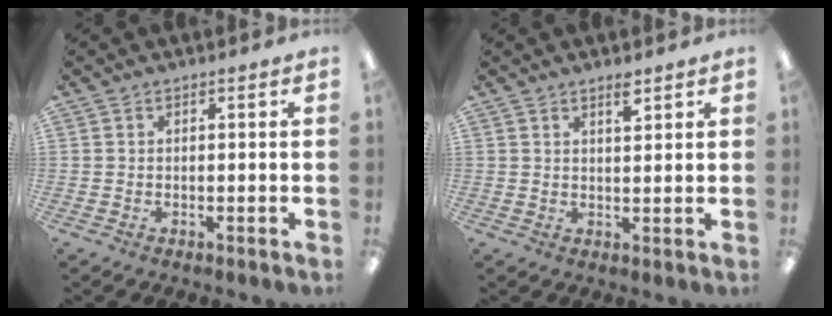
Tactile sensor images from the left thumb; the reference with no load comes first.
{"total": 3.2, "force": [2.5, 0.9, 1.8], "torque": [-0.016, -0.012, 0.040]}